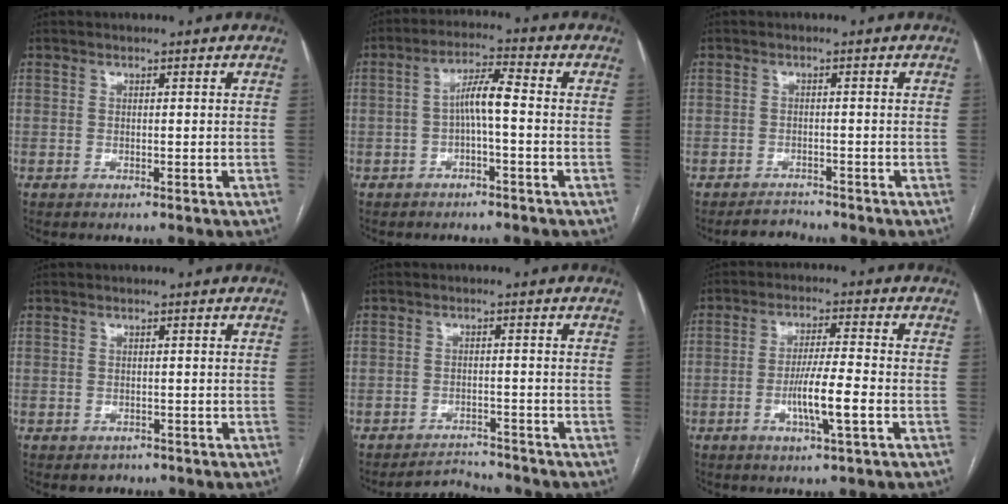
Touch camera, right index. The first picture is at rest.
{"total": 5.4, "force": [-0.8, 0.7, 5.3], "torque": [-0.097, 0.020, -0.014]}
{"total": 2.2, "force": [-2.1, 0.6, -0.4], "torque": [0.004, -0.007, -0.032]}
{"total": 1.6, "force": [-0.9, 1.3, 0.3], "torque": [-0.003, 0.001, -0.008]}
{"total": 3.6, "force": [-3.5, 0.5, -0.8], "torque": [0.013, -0.001, -0.053]}
{"total": 7.1, "force": [-2.3, 0.0, 6.7], "torque": [-0.125, -0.004, -0.041]}